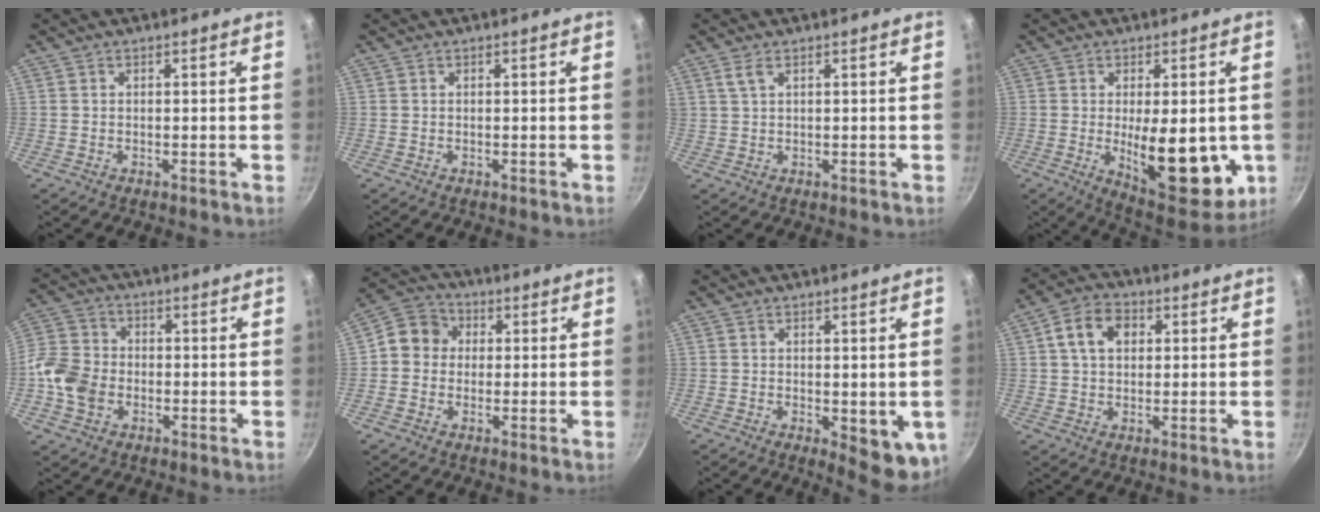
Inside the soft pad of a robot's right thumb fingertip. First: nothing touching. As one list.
[{"total": 0.0}, {"total": 2.1, "force": [1.1, 0.8, 1.6], "torque": [-0.029, 0.000, 0.025]}, {"total": 17.9, "force": [-2.4, 7.7, 16.0], "torque": [-0.185, -0.023, -0.019]}, {"total": 9.4, "force": [-2.4, 7.3, 5.4], "torque": [-0.093, 0.020, -0.062]}, {"total": 7.3, "force": [0.4, 6.6, 3.0], "torque": [-0.021, 0.015, -0.016]}, {"total": 7.9, "force": [-1.0, 3.3, 7.1], "torque": [-0.062, -0.005, -0.005]}, {"total": 8.0, "force": [2.0, 5.8, 5.1], "torque": [-0.069, 0.012, 0.024]}]